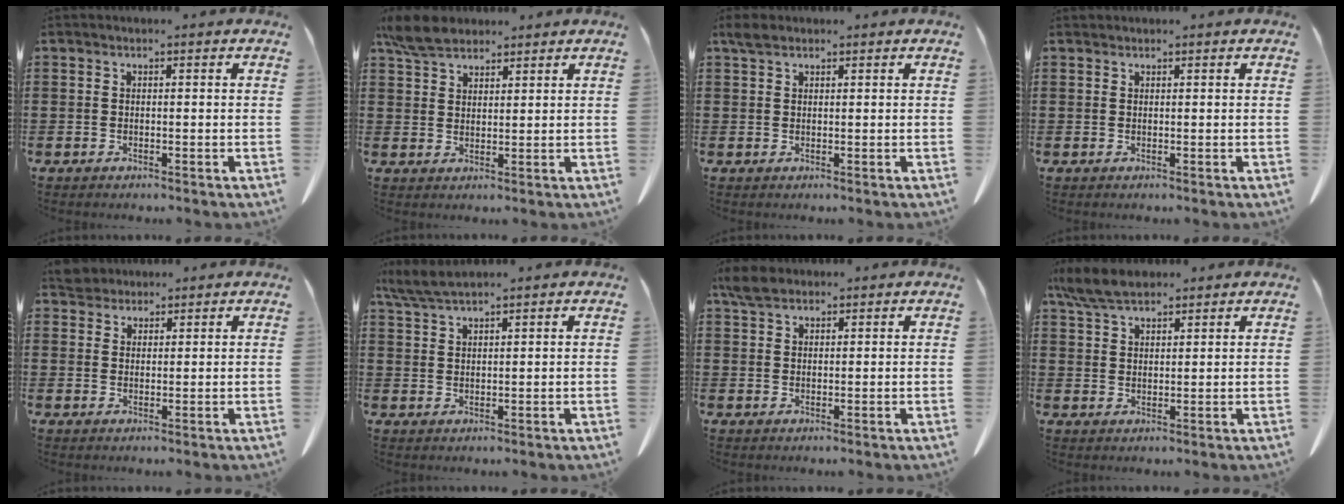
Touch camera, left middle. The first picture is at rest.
{"total": 5.2, "force": [4.3, 2.1, 1.9], "torque": [-0.052, -0.001, 0.083]}
{"total": 1.8, "force": [1.4, 0.9, 0.8], "torque": [-0.021, 0.003, 0.028]}
{"total": 0.5, "force": [0.5, 0.1, 0.0], "torque": [-0.001, -0.001, 0.011]}
{"total": 2.7, "force": [2.6, 0.9, 0.3], "torque": [-0.014, -0.001, 0.052]}
{"total": 3.9, "force": [3.2, 0.3, 2.2], "torque": [-0.050, -0.004, 0.061]}
{"total": 3.3, "force": [2.7, 1.4, 1.4], "torque": [-0.035, 0.005, 0.052]}
{"total": 6.0, "force": [4.9, 1.9, 2.8], "torque": [-0.070, -0.004, 0.094]}